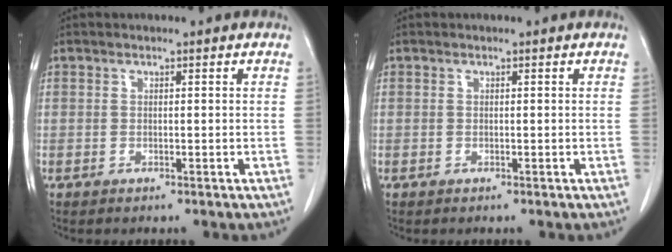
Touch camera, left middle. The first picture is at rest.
{"total": 0.0}